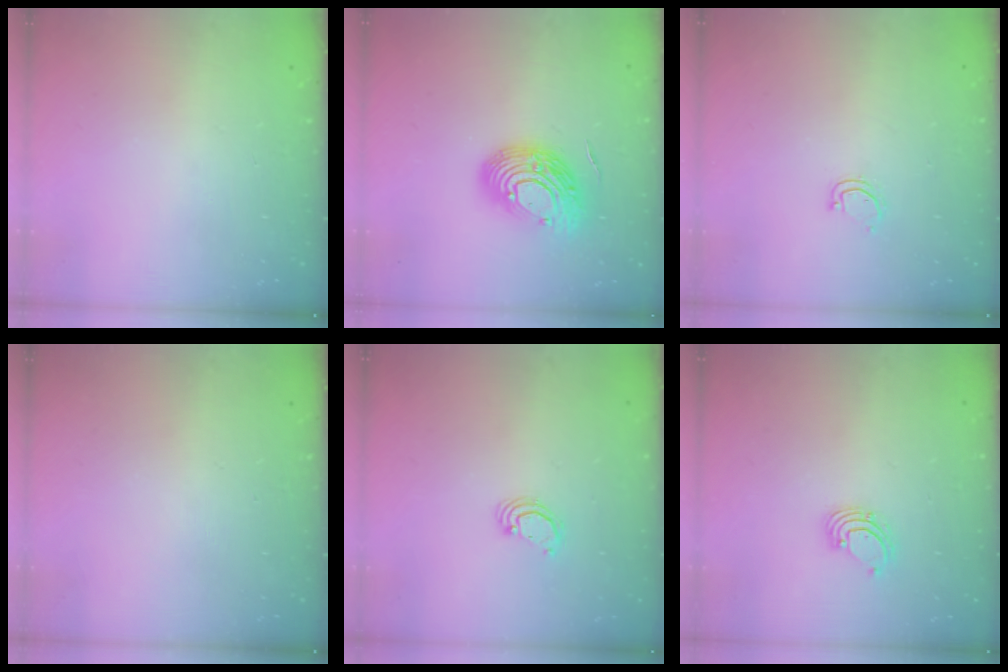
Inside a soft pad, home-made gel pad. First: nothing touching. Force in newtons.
{"total": 15.3, "press": 15.3, "slide": 0.9}
{"total": 3.0, "press": 3.0, "slide": 0.2}
{"total": 0.0}
{"total": 2.2, "press": 2.2, "slide": 0.2}
{"total": 2.3, "press": 2.3, "slide": 0.2}